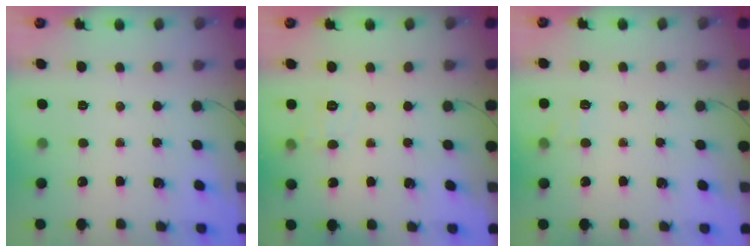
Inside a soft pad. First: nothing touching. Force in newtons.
{"total": 5.6, "press": 5.4, "slide": 1.6}
{"total": 6.5, "press": 6.2, "slide": 1.8}